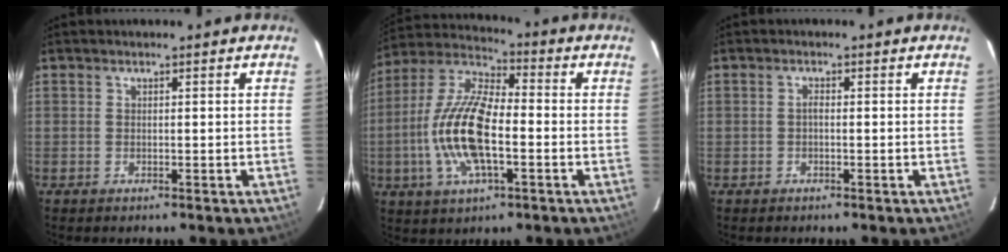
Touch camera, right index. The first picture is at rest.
{"total": 16.2, "force": [-3.1, 6.2, 14.7], "torque": [-0.302, 0.002, -0.066]}
{"total": 0.8, "force": [-0.3, 0.3, 0.6], "torque": [-0.012, 0.006, -0.006]}